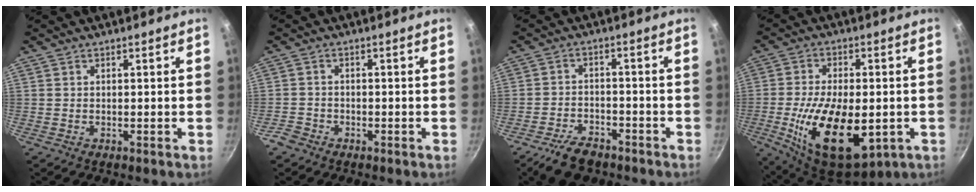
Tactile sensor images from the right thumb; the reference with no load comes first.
{"total": 2.7, "force": [-1.9, 1.8, 0.7], "torque": [-0.015, 0.019, -0.037]}
{"total": 7.7, "force": [-5.6, 3.8, 3.7], "torque": [-0.067, 0.040, -0.096]}
{"total": 21.1, "force": [-4.5, 11.2, 17.4], "torque": [-0.290, -0.001, -0.063]}